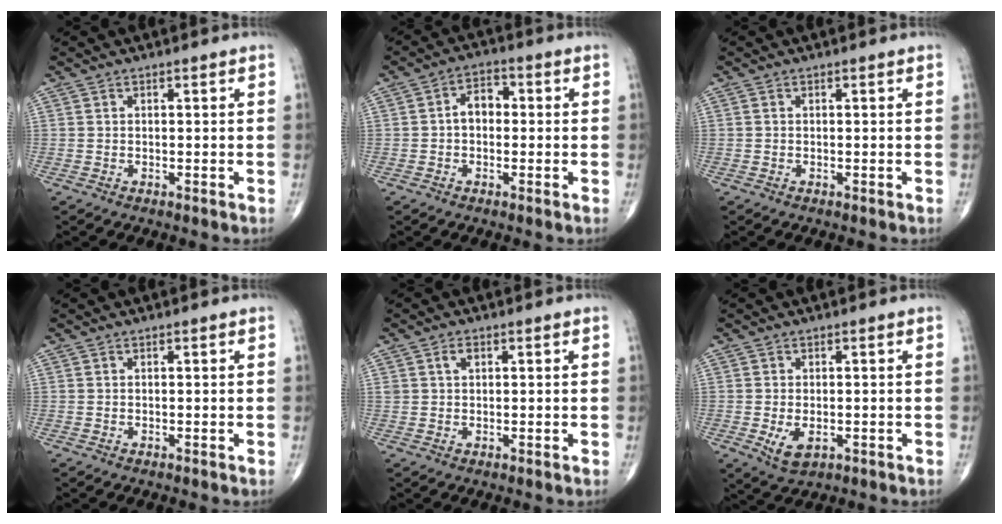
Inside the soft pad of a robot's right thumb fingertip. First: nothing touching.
{"total": 4.7, "force": [-0.1, 3.3, 3.4], "torque": [-0.043, 0.021, -0.012]}
{"total": 0.0}
{"total": 0.0}
{"total": 1.9, "force": [0.8, 1.3, 1.2], "torque": [-0.018, 0.002, 0.015]}
{"total": 4.4, "force": [-1.1, 2.5, 3.4], "torque": [-0.057, -0.007, -0.011]}